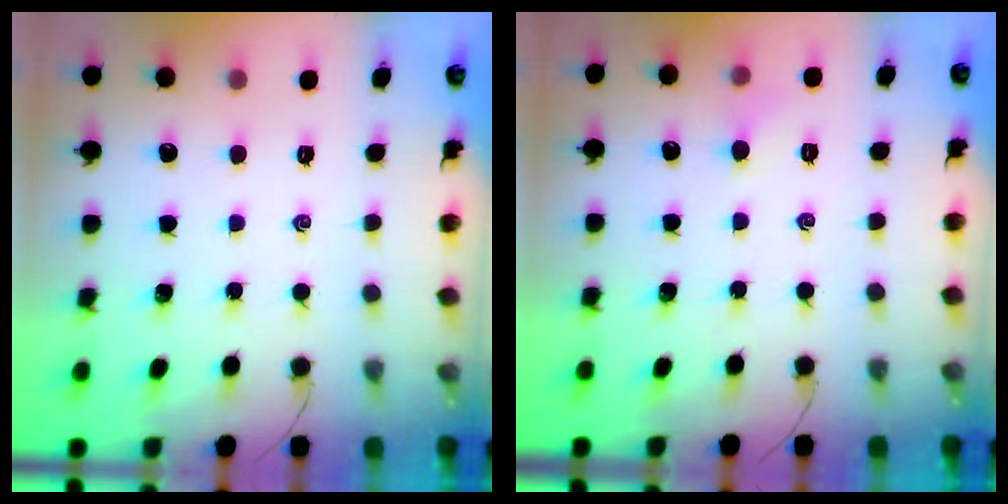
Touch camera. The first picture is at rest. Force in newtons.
{"total": 3.8, "press": 3.6, "slide": 1.2}